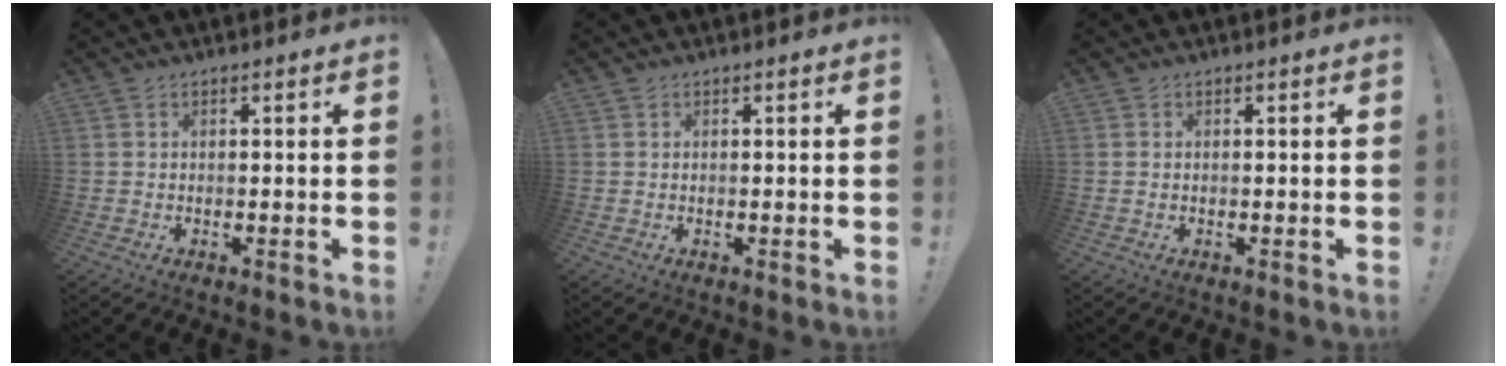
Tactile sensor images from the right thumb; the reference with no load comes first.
{"total": 0.0}
{"total": 0.0}